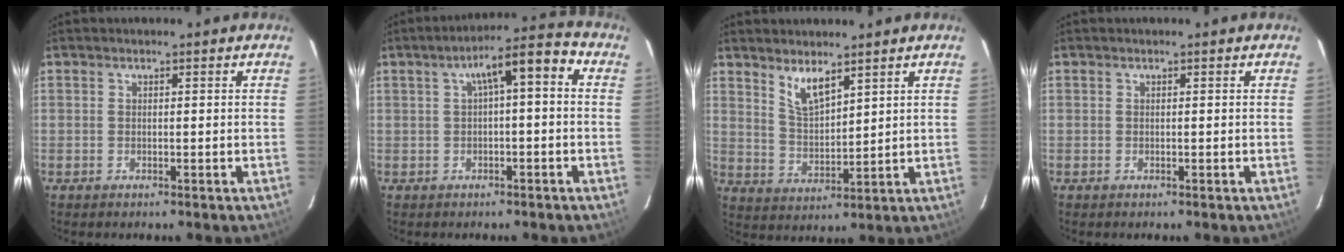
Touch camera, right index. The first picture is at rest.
{"total": 7.8, "force": [0.9, 2.2, 7.4], "torque": [-0.118, 0.039, 0.023]}
{"total": 6.2, "force": [4.4, 1.8, 4.0], "torque": [-0.074, -0.005, 0.090]}
{"total": 0.0}